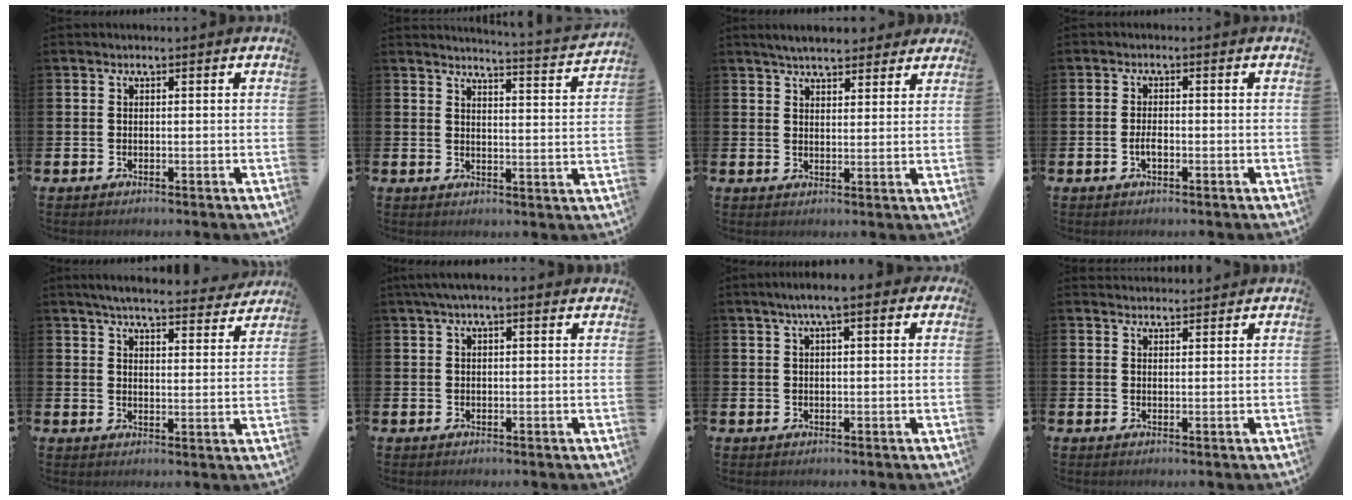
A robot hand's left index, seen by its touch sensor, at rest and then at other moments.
{"total": 3.7, "force": [3.6, -0.6, 0.4], "torque": [-0.007, -0.039, 0.057]}
{"total": 5.0, "force": [4.7, 1.2, 1.2], "torque": [-0.031, -0.014, 0.087]}
{"total": 1.8, "force": [-0.5, 0.8, 1.5], "torque": [-0.025, -0.001, -0.010]}
{"total": 5.6, "force": [5.4, 0.5, 1.5], "torque": [-0.034, -0.034, 0.092]}
{"total": 2.4, "force": [1.8, 0.3, 1.6], "torque": [-0.029, 0.004, 0.031]}
{"total": 4.2, "force": [2.2, 1.0, 3.4], "torque": [-0.057, 0.006, 0.034]}
{"total": 2.3, "force": [2.3, 0.3, 0.0], "torque": [0.008, -0.014, 0.039]}